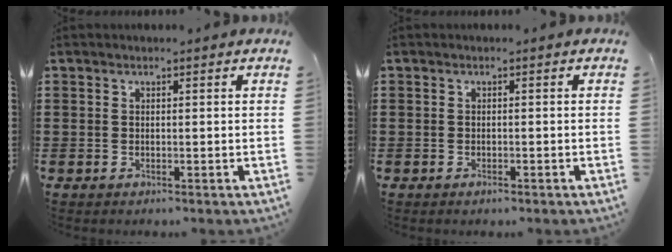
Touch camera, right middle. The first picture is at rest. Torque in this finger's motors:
{"motor_torque": [2.14, 0.00, 0.31, 0.09]}